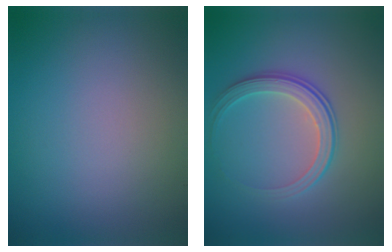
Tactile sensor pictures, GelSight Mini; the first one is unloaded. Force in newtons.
{"total": 3.3, "press": 2.8, "slide": 1.8}